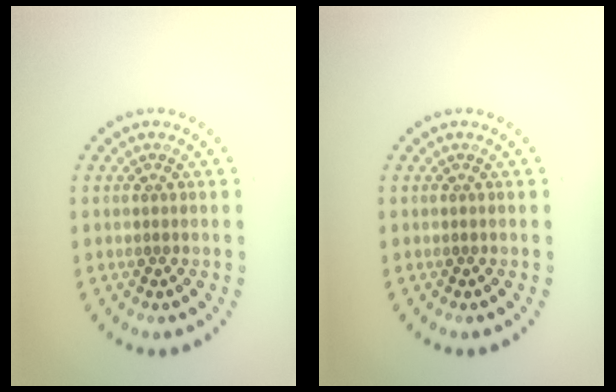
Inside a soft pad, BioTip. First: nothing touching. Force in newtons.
{"total": 0.0}